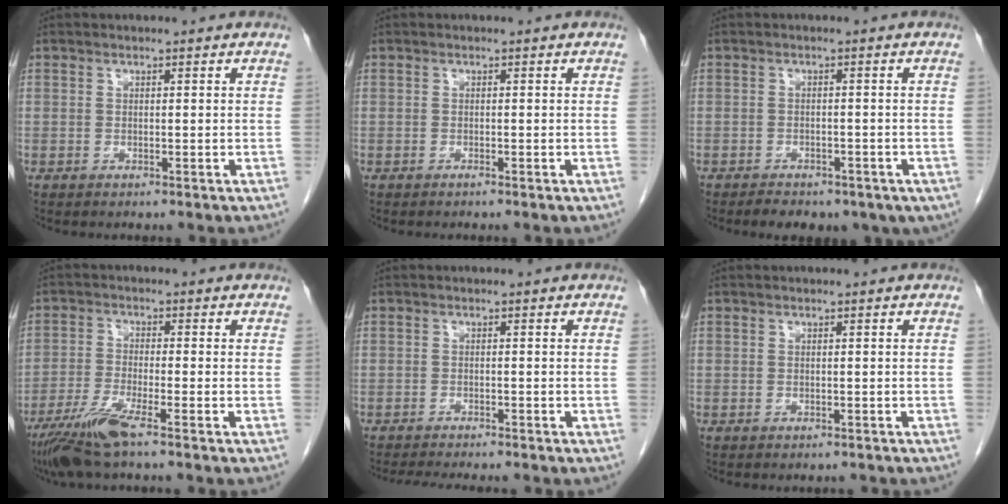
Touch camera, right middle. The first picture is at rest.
{"total": 0.0}
{"total": 8.4, "force": [-5.6, 4.6, 4.3], "torque": [-0.058, 0.008, -0.063]}
{"total": 7.0, "force": [-4.9, -0.2, 5.1], "torque": [-0.105, -0.023, -0.097]}
{"total": 8.3, "force": [-7.5, 1.2, 3.4], "torque": [-0.046, -0.011, -0.104]}
{"total": 1.3, "force": [-1.2, 0.4, 0.2], "torque": [-0.009, -0.001, -0.016]}